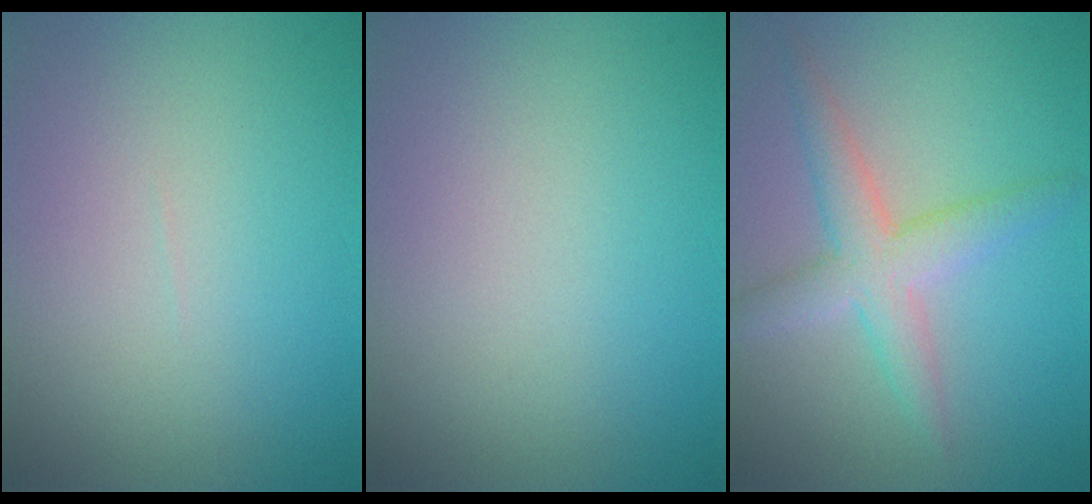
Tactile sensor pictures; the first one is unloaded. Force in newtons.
{"total": 0.0}
{"total": 3.8, "press": 3.8, "slide": 0.1}